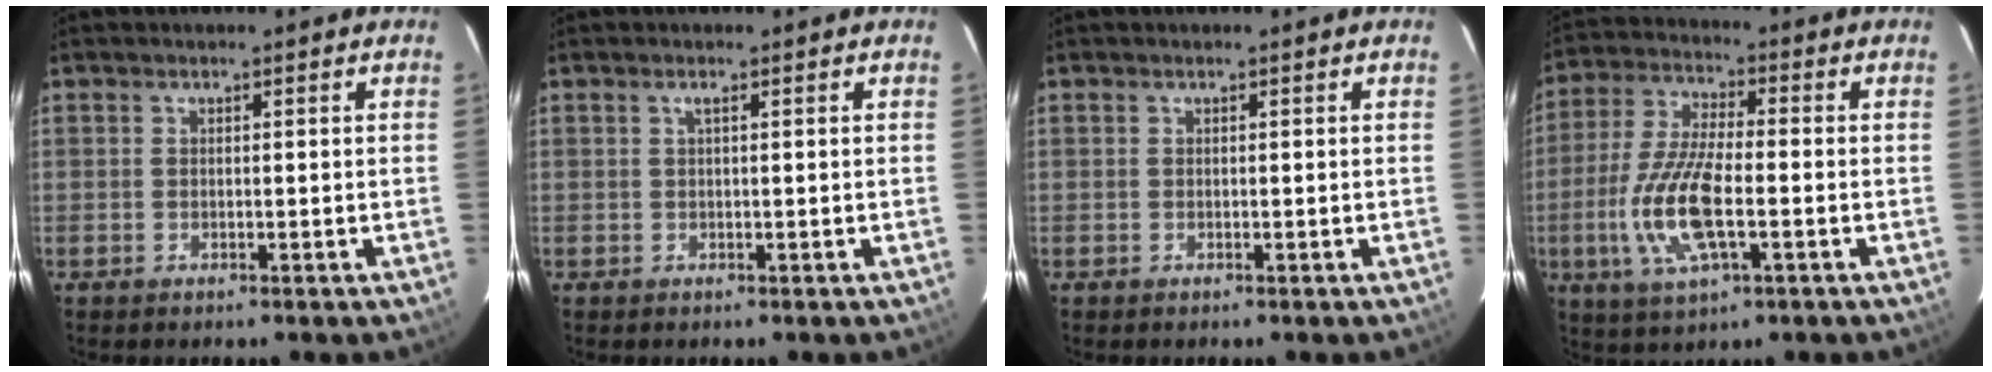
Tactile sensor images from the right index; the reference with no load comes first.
{"total": 0.6, "force": [0.2, -0.1, 0.6], "torque": [-0.011, 0.004, 0.002]}
{"total": 0.0}
{"total": 13.8, "force": [-3.4, 4.7, 12.6], "torque": [-0.269, -0.003, -0.068]}